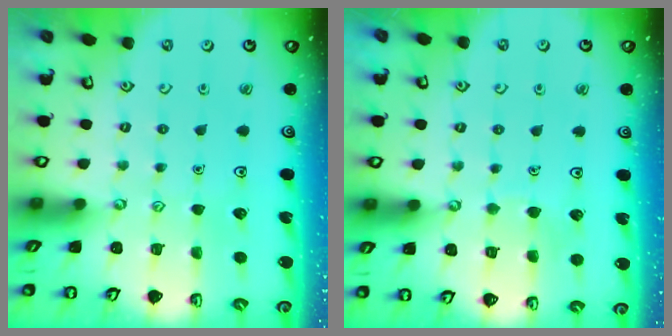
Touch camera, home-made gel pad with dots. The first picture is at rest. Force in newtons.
{"total": 4.1, "press": 4.1, "slide": 0.3}